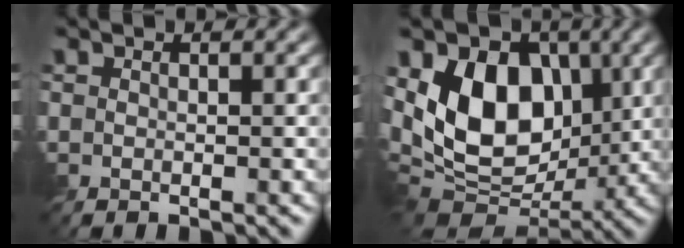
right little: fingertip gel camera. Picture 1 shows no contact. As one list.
[{"total": 11.1, "force": [1.6, 7.6, 7.9], "torque": [-0.137, -0.005, 0.015]}]